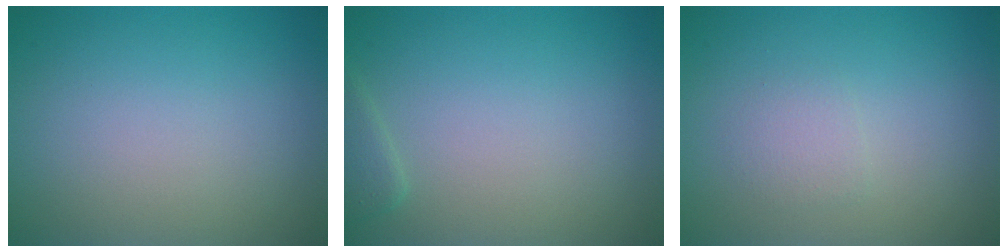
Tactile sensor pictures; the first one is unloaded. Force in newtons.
{"total": 1.2, "press": 1.2, "slide": 0.1}
{"total": 1.2, "press": 1.2, "slide": 0.0}